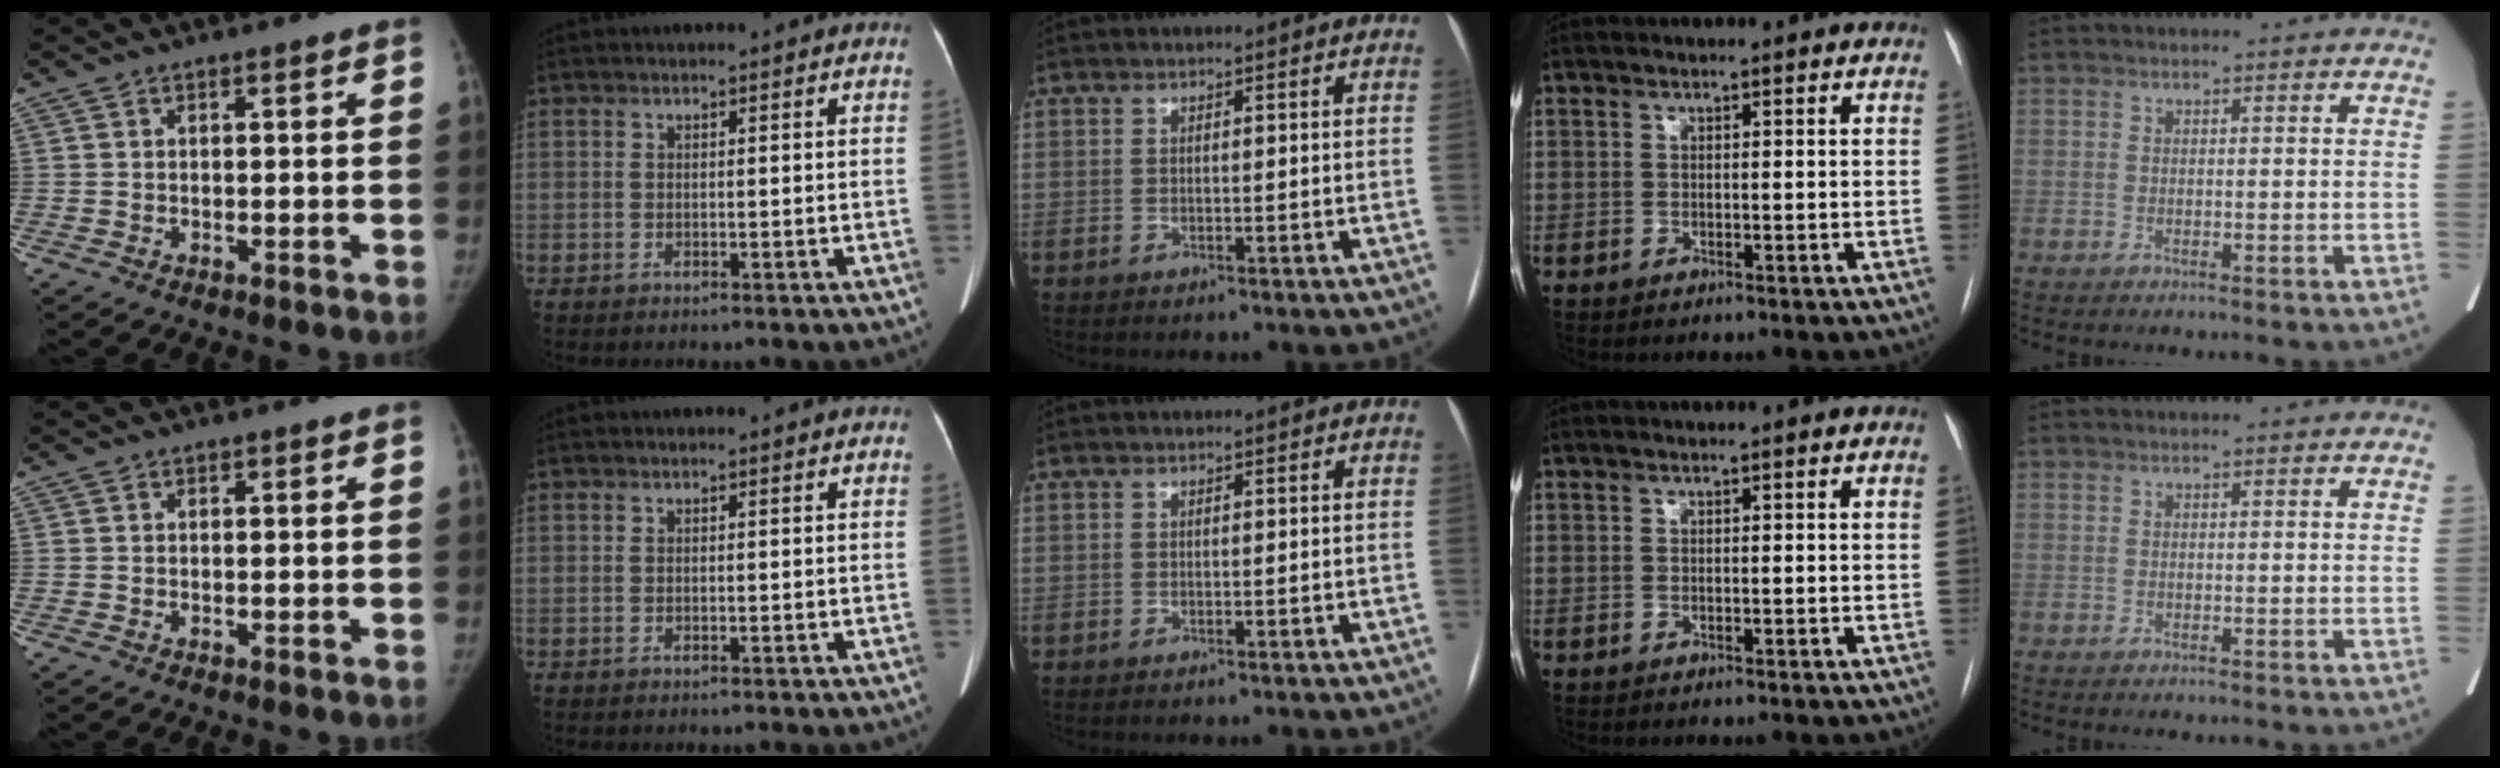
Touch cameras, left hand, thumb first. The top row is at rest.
{}